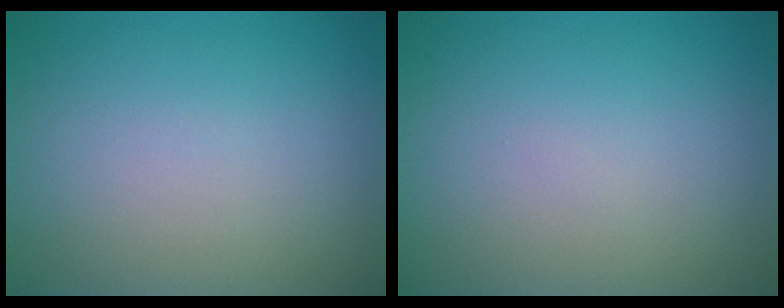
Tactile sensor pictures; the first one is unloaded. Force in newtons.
{"total": 0.0}